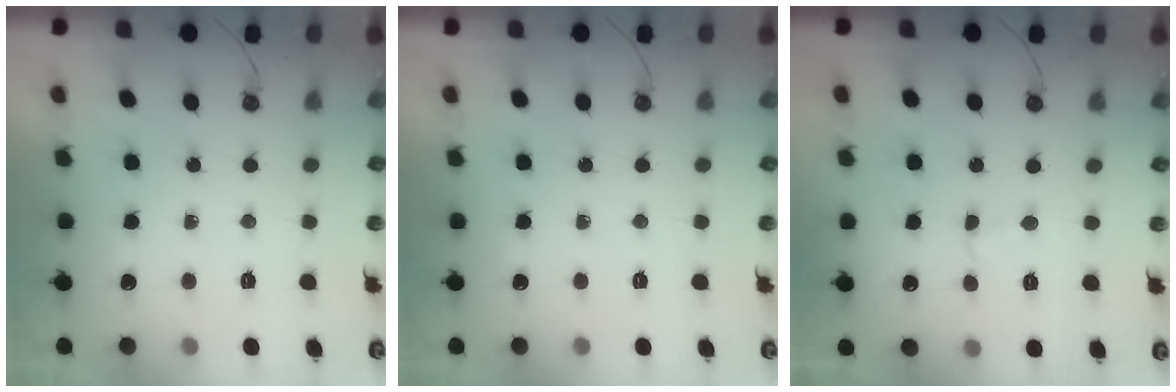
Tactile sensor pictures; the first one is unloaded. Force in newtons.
{"total": 0.0}
{"total": 2.6, "press": 2.6, "slide": 0.3}